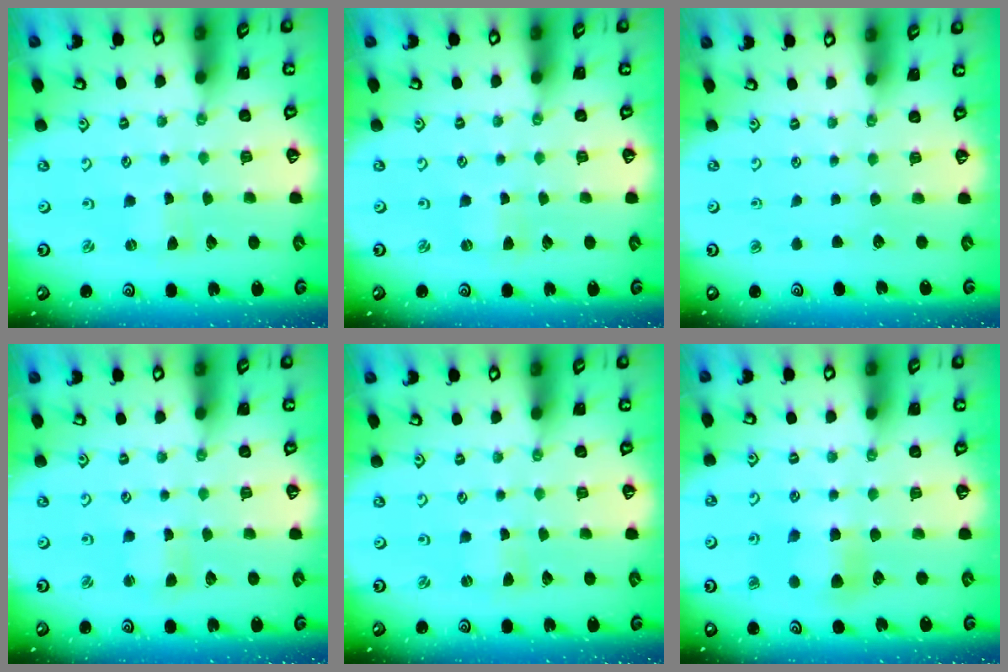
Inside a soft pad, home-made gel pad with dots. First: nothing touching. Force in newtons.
{"total": 1.9, "press": 1.9, "slide": 0.2}
{"total": 0.0}
{"total": 1.5, "press": 1.5, "slide": 0.2}
{"total": 0.0}
{"total": 5.6, "press": 5.6, "slide": 0.0}